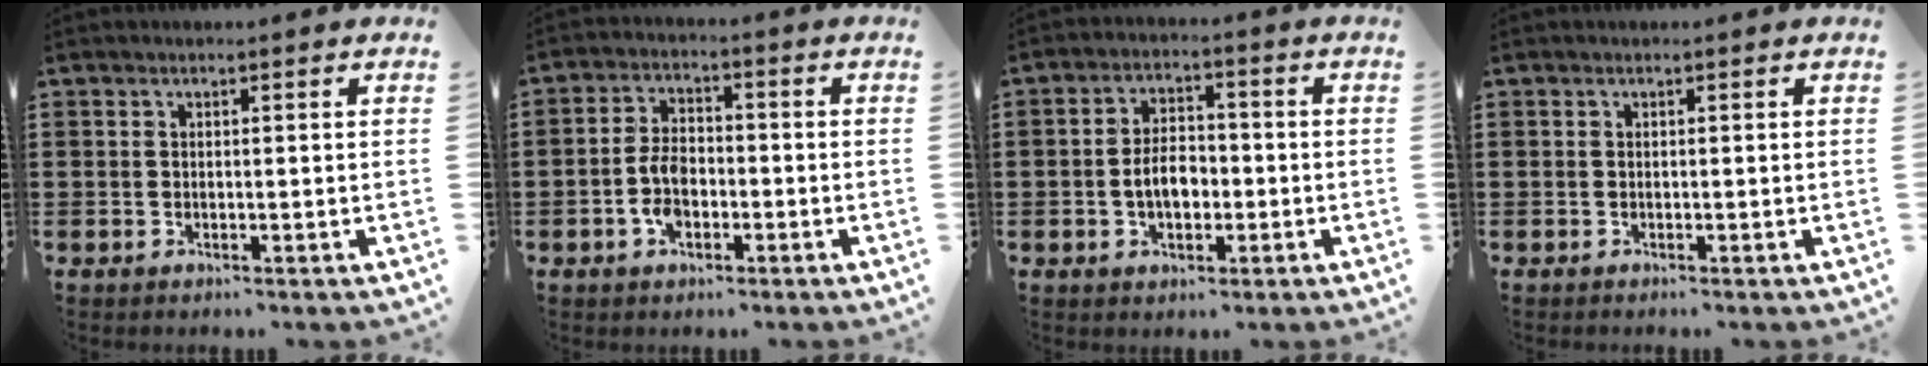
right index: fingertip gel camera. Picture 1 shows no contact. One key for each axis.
{"total": 5.5, "fx": -1.7, "fy": 3.1, "fz": 4.2, "tx": -0.096, "ty": 0.001, "tz": -0.035}
{"total": 5.1, "fx": -1.2, "fy": 2.9, "fz": 4.1, "tx": -0.067, "ty": 0.007, "tz": -0.023}
{"total": 0.0}